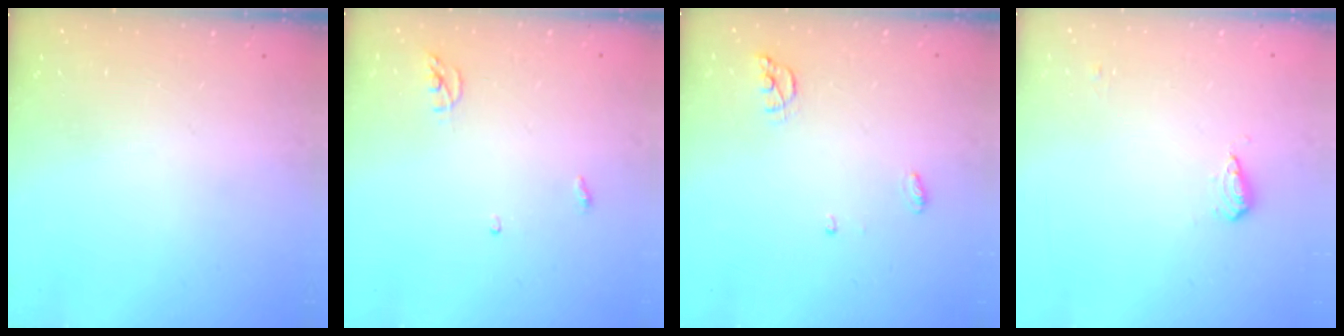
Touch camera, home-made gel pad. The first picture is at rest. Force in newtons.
{"total": 3.6, "press": 3.6, "slide": 0.3}
{"total": 5.2, "press": 5.2, "slide": 0.2}
{"total": 5.5, "press": 5.4, "slide": 0.9}